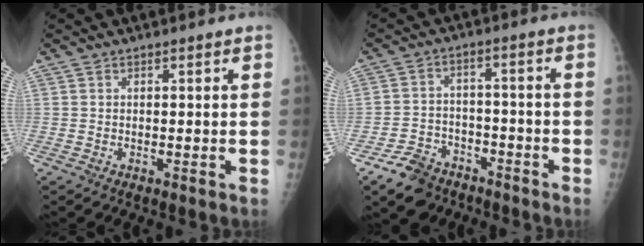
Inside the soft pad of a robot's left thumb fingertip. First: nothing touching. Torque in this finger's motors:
{"motor_torque": [-1.21, 1.29, -0.10, 0.16, 0.02]}